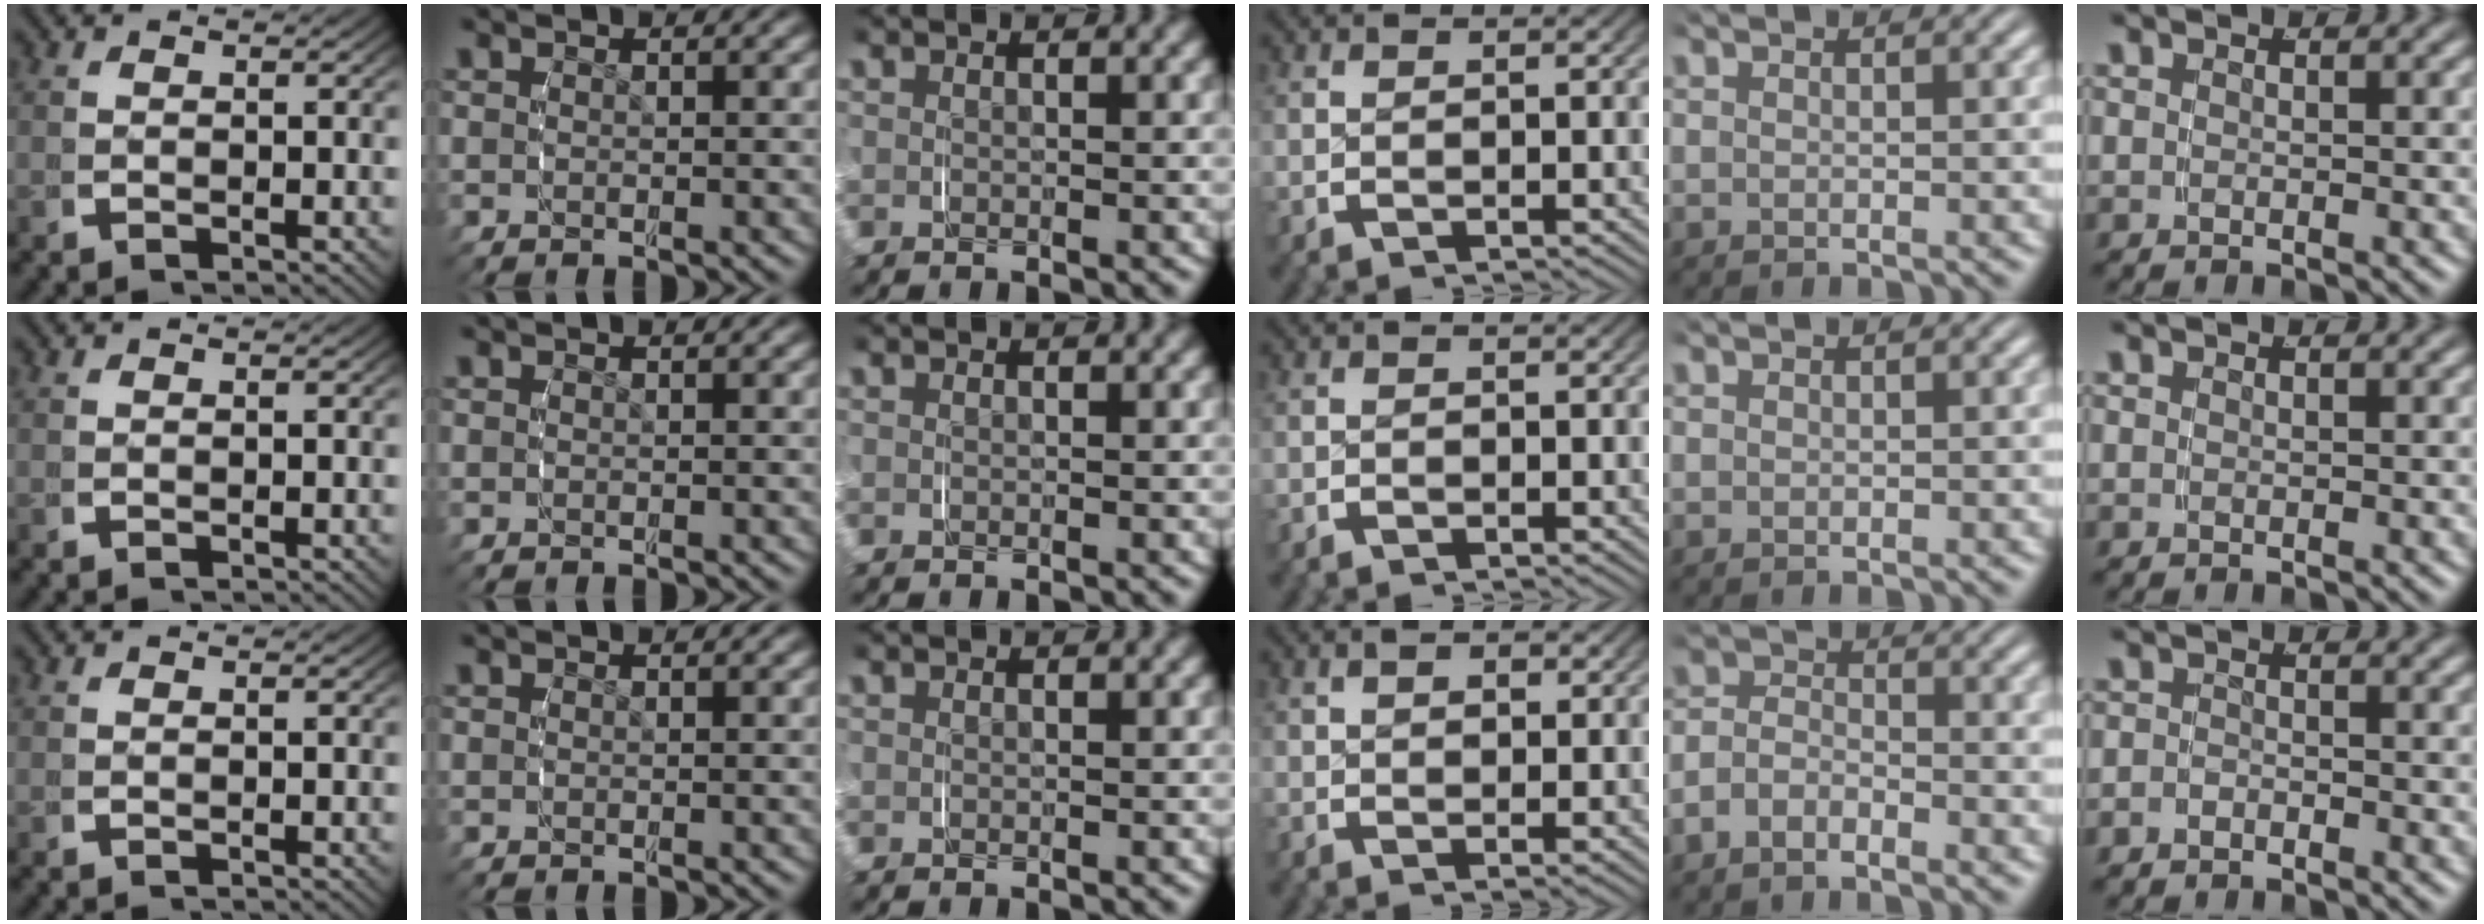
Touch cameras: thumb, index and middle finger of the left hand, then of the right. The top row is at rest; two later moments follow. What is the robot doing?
{"motion": "grasp_and_lifting", "object": "scarf"}